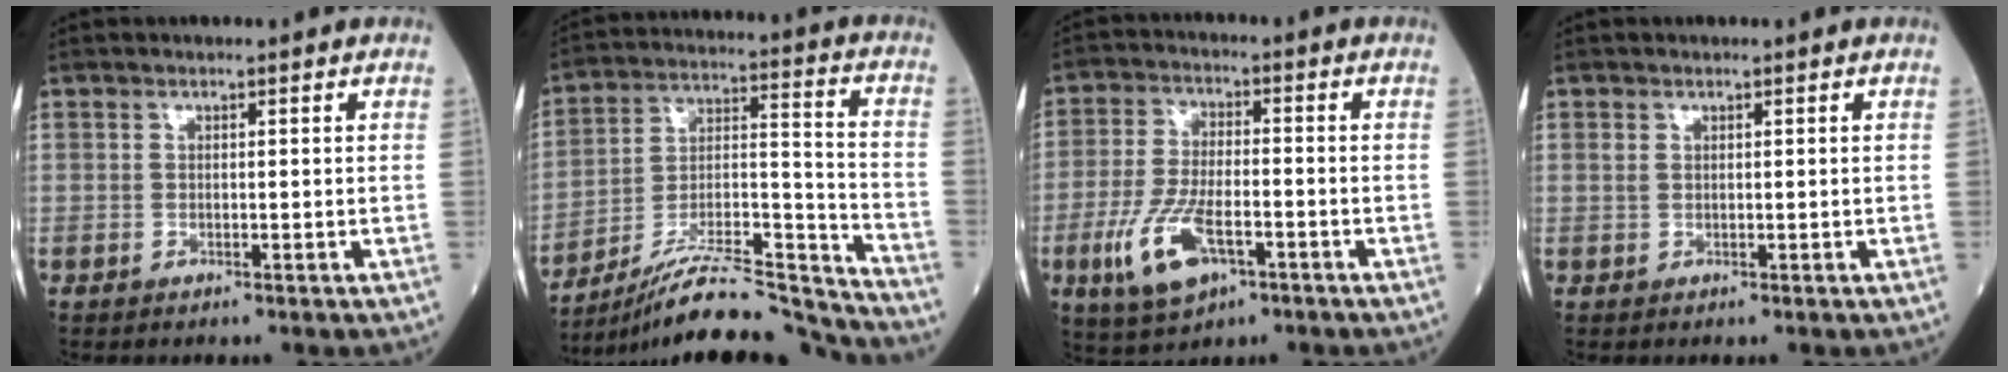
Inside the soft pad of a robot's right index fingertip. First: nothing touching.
{"total": 20.8, "force": [-19.6, 0.4, 7.0], "torque": [-0.121, 0.017, -0.323]}
{"total": 10.4, "force": [-4.3, 4.2, 8.5], "torque": [-0.185, -0.008, -0.075]}
{"total": 0.7, "force": [0.4, 0.5, 0.3], "torque": [-0.008, 0.004, 0.008]}